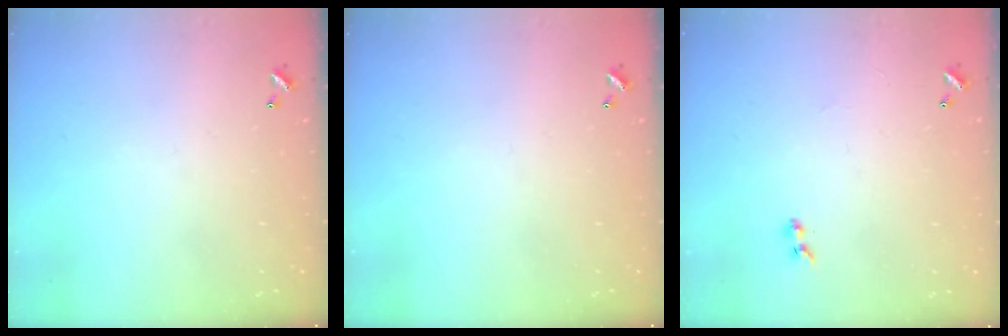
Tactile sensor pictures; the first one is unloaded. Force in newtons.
{"total": 0.0}
{"total": 1.3, "press": 1.1, "slide": 0.7}